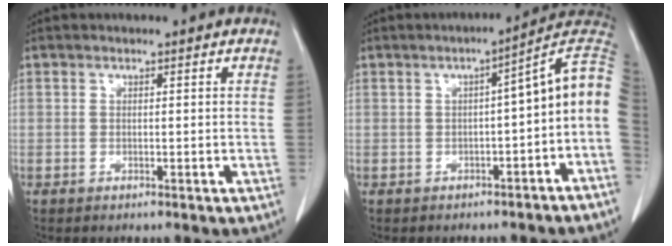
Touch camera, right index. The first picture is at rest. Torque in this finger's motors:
{"motor_torque": [0.89, -0.57, 0.40, 0.08]}